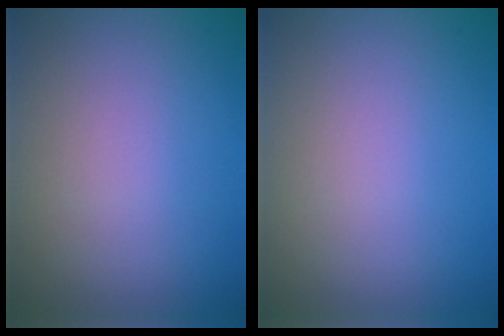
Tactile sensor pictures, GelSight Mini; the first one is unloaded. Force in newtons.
{"total": 0.0}